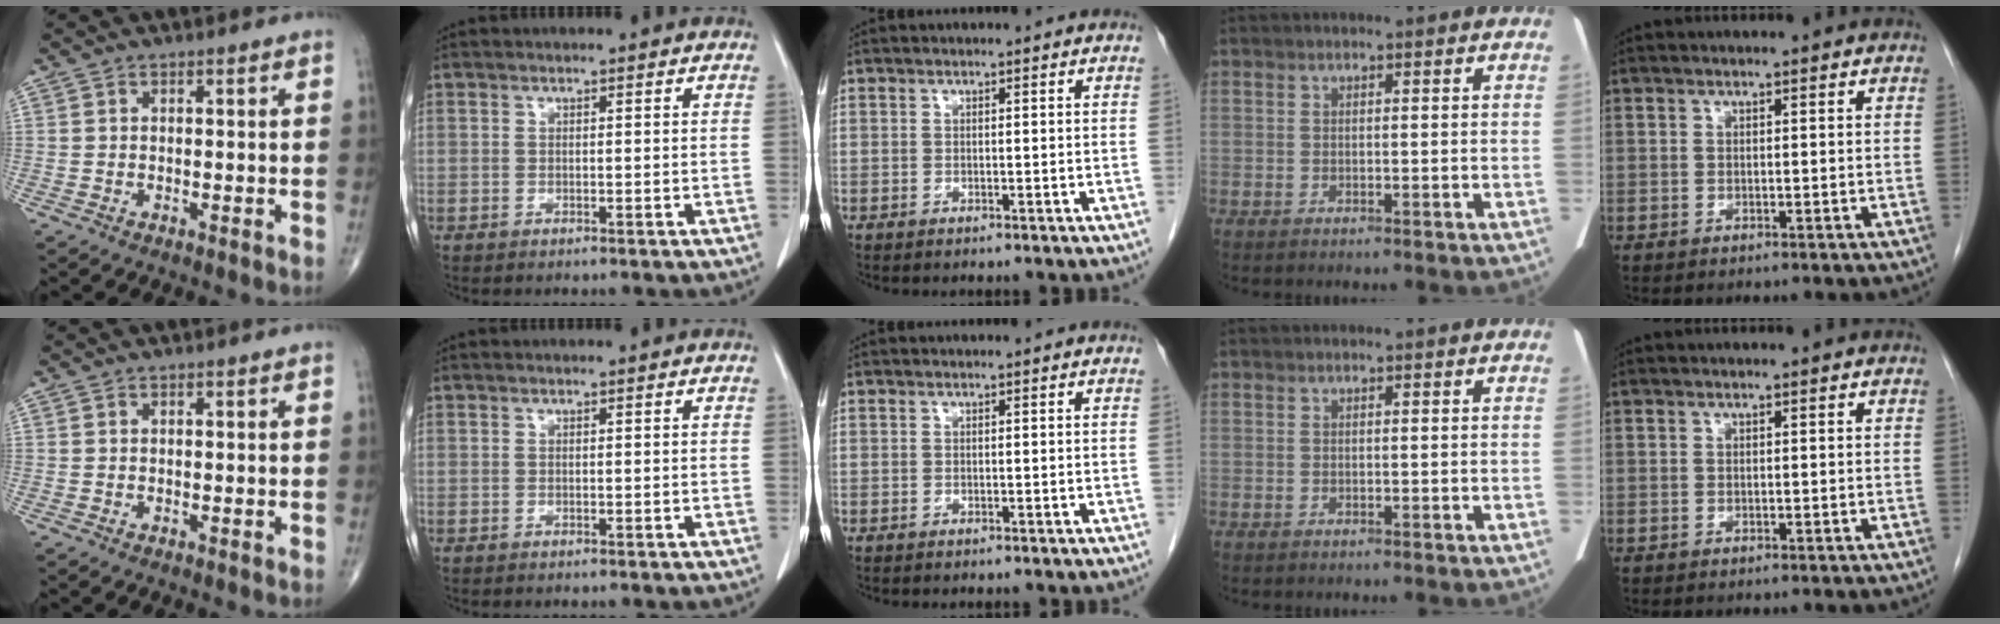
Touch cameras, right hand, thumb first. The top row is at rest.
{}